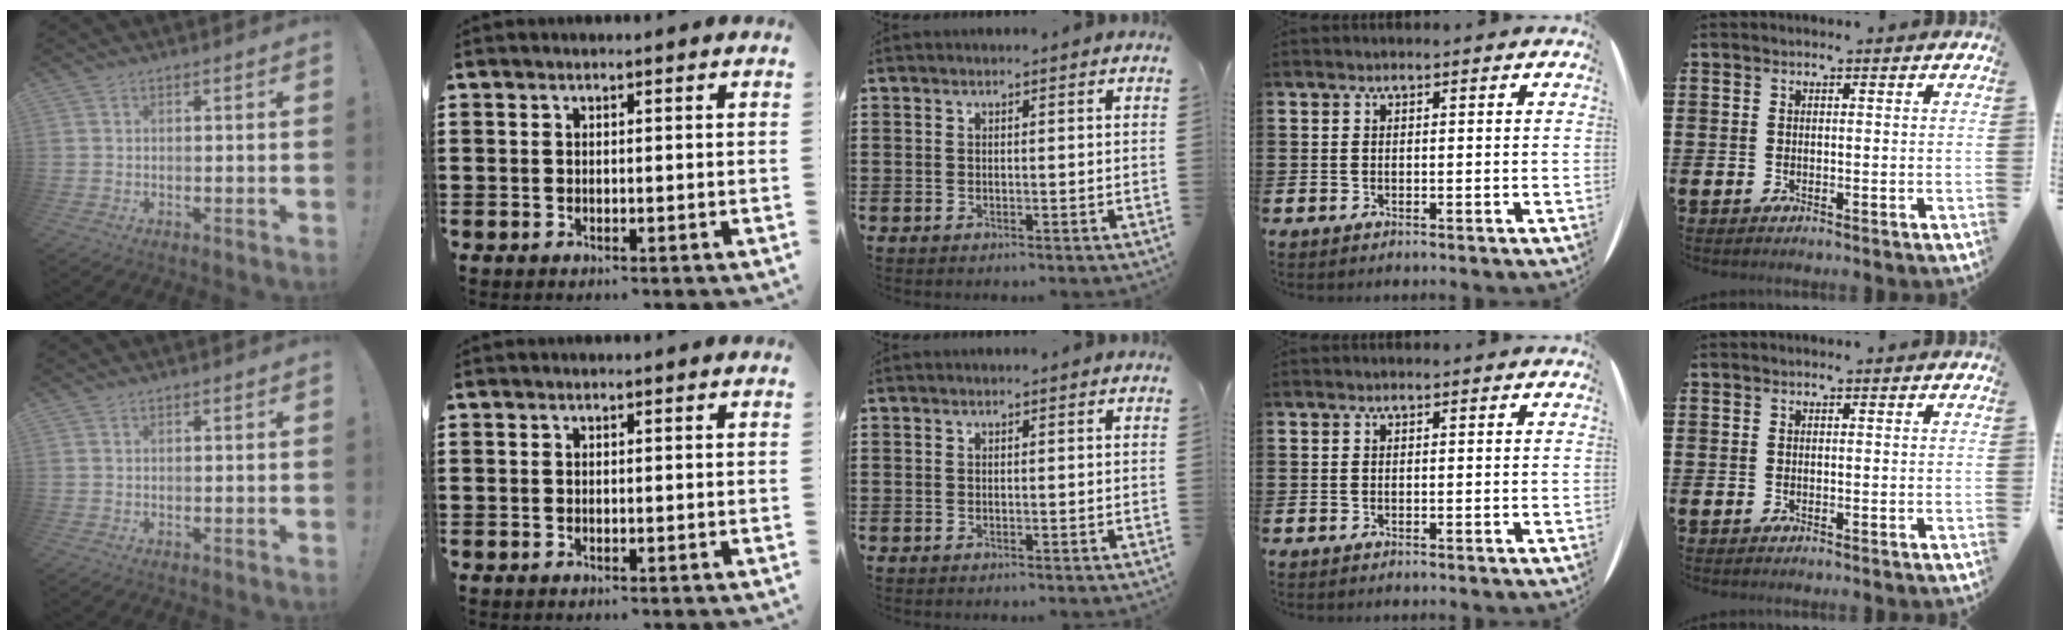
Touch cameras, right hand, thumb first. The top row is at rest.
{}